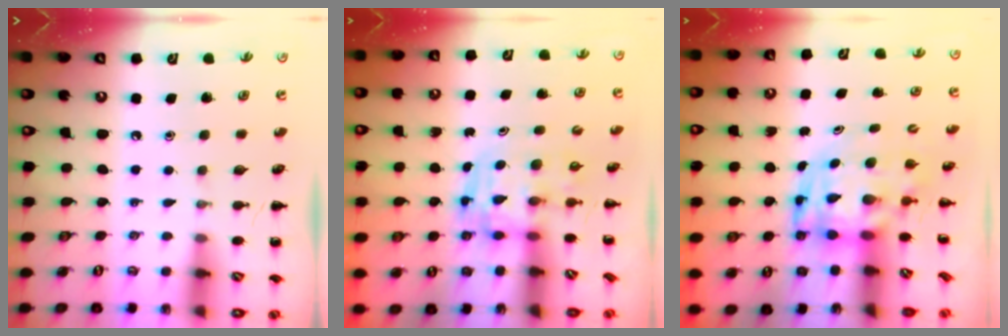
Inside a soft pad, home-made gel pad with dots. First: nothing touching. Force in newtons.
{"total": 3.7, "press": 3.7, "slide": 0.6}
{"total": 4.5, "press": 4.4, "slide": 1.1}